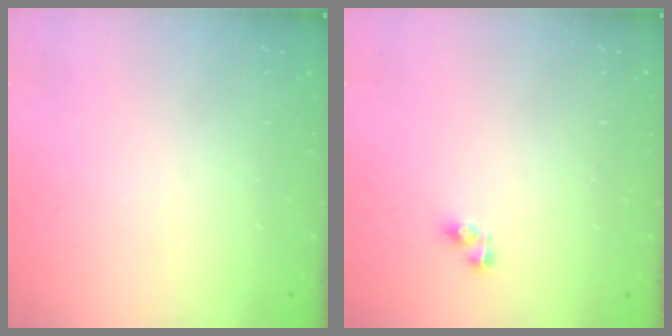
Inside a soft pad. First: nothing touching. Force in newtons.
{"total": 3.4, "press": 3.4, "slide": 0.4}